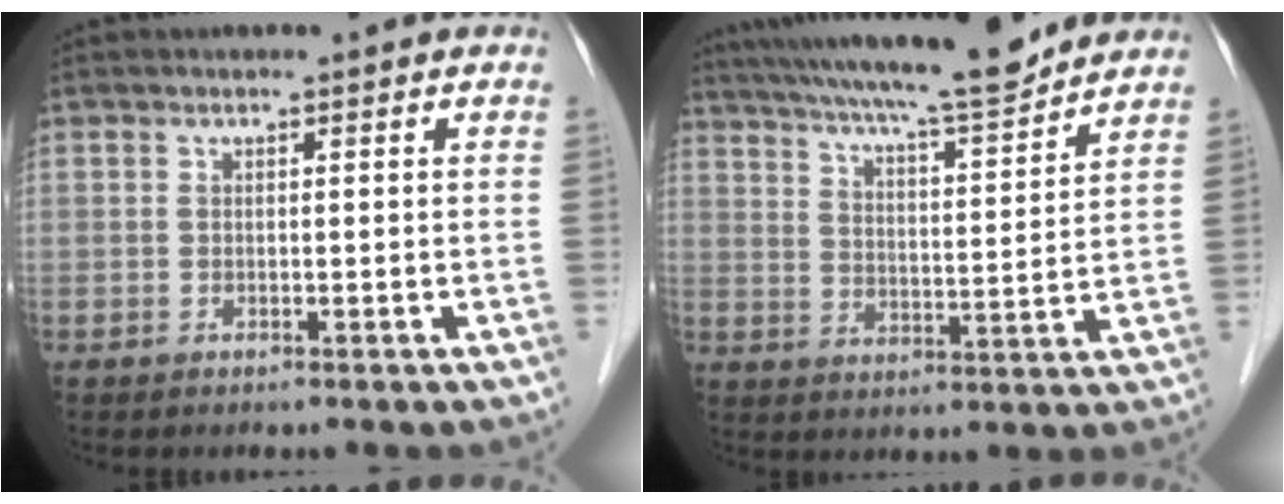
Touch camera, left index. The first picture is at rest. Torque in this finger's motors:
{"motor_torque": [0.74, -0.86, 0.82, 0.18]}